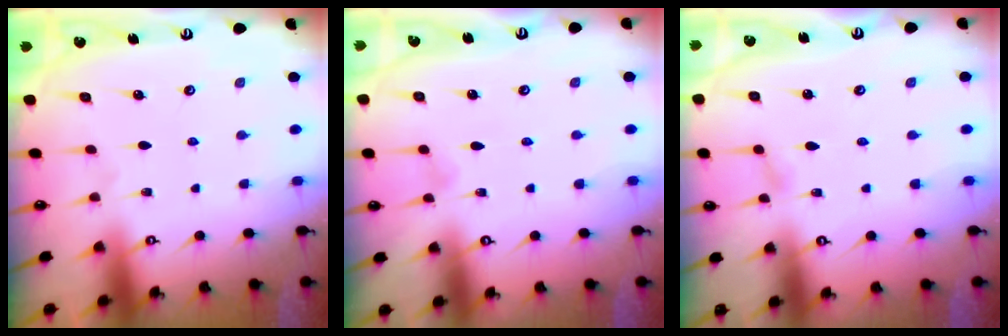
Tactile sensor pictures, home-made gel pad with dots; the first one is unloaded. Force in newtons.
{"total": 1.9, "press": 1.9, "slide": 0.2}
{"total": 1.2, "press": 1.2, "slide": 0.1}